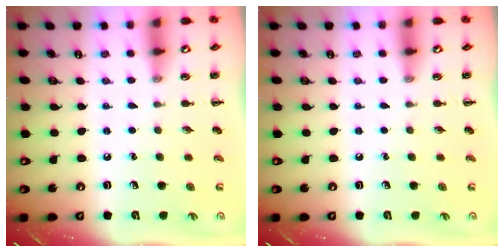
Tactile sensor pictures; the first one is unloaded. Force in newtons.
{"total": 0.0}